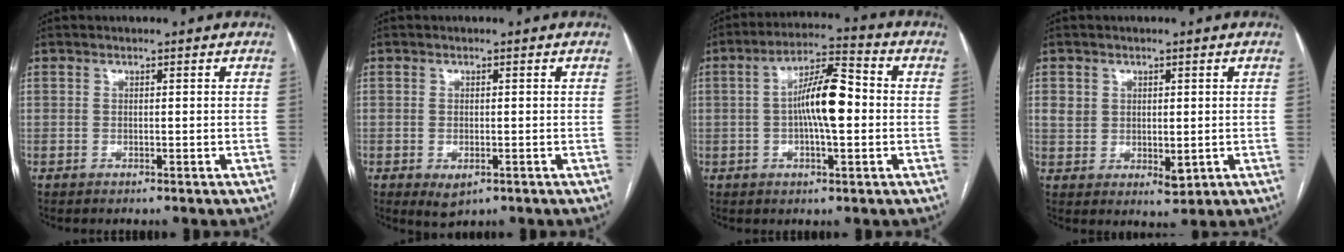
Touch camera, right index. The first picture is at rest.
{"total": 2.8, "force": [-1.1, 1.4, 2.1], "torque": [-0.035, -0.004, -0.007]}
{"total": 10.0, "force": [-0.2, 2.3, 9.7], "torque": [-0.177, 0.020, -0.009]}
{"total": 5.0, "force": [0.5, 3.8, 3.2], "torque": [-0.048, -0.002, 0.022]}